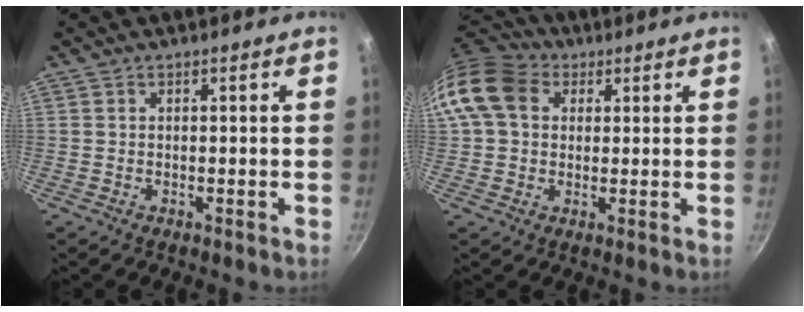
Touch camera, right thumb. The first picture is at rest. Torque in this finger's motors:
{"motor_torque": [0.51, 0.86, 0.28, -0.04, 0.14]}